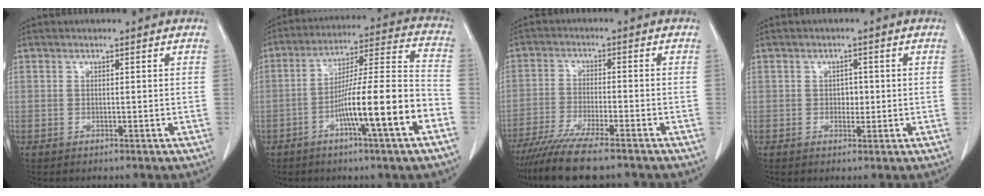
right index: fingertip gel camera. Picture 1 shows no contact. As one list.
[{"total": 16.0, "force": [-6.1, 0.0, 14.8], "torque": [-0.244, 0.005, -0.102]}, {"total": 8.0, "force": [-6.5, -0.5, 4.6], "torque": [-0.074, -0.025, -0.117]}, {"total": 2.0, "force": [0.1, 1.3, 1.4], "torque": [-0.013, 0.002, 0.001]}]